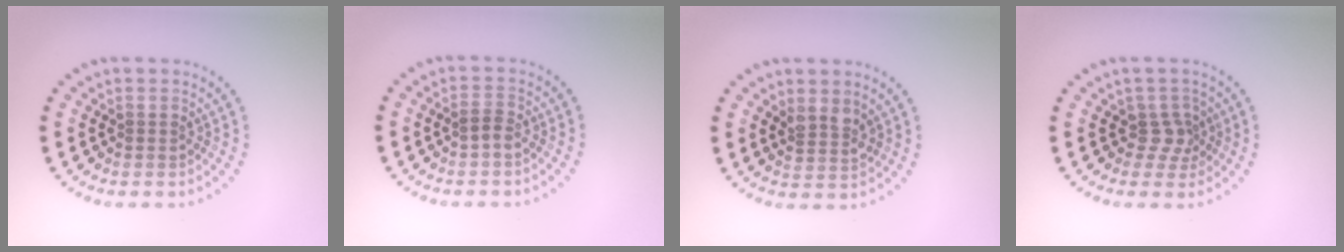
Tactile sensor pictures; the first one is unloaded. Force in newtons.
{"total": 1.2, "press": 1.2, "slide": 0.4}
{"total": 1.8, "press": 1.5, "slide": 1.0}
{"total": 1.9, "press": 1.4, "slide": 1.3}